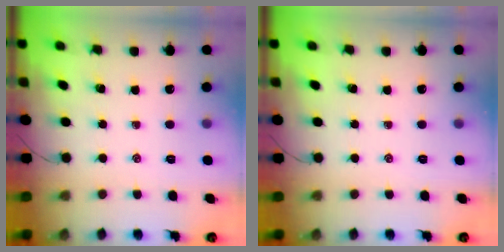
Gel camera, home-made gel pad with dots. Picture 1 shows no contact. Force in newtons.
{"total": 0.0}